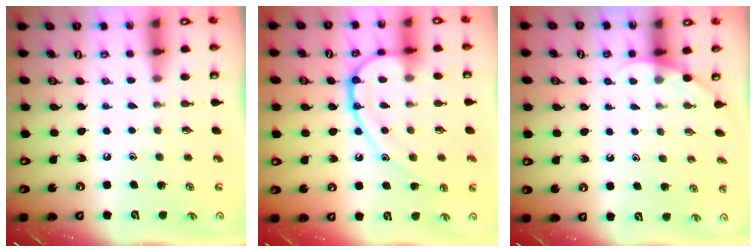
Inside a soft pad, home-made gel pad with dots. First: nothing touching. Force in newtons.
{"total": 13.7, "press": 13.6, "slide": 1.1}
{"total": 2.5, "press": 2.5, "slide": 0.2}